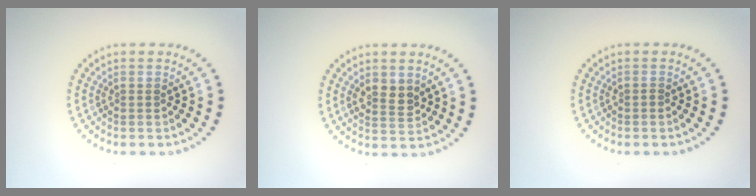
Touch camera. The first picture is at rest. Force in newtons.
{"total": 2.1, "press": 2.0, "slide": 0.4}
{"total": 0.5, "press": 0.5, "slide": 0.2}